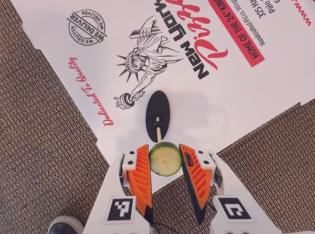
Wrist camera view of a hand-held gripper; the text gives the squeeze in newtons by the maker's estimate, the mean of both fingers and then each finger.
{"total": 7.1, "left": 7.2, "right": 7.1}